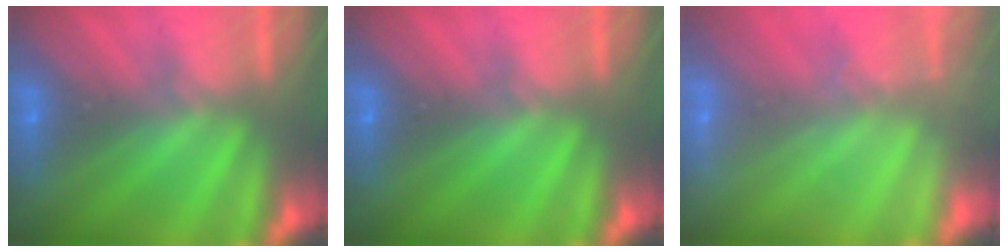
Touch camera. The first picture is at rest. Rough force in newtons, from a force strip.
{"total": 0.0}
{"total": 2.3}